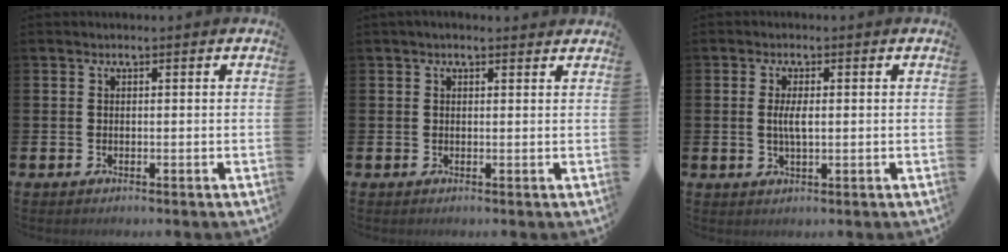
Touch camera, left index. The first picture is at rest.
{"total": 1.2, "force": [1.0, 0.3, 0.5], "torque": [-0.006, 0.003, 0.017]}
{"total": 2.9, "force": [0.3, 1.0, 2.7], "torque": [-0.050, 0.003, 0.002]}